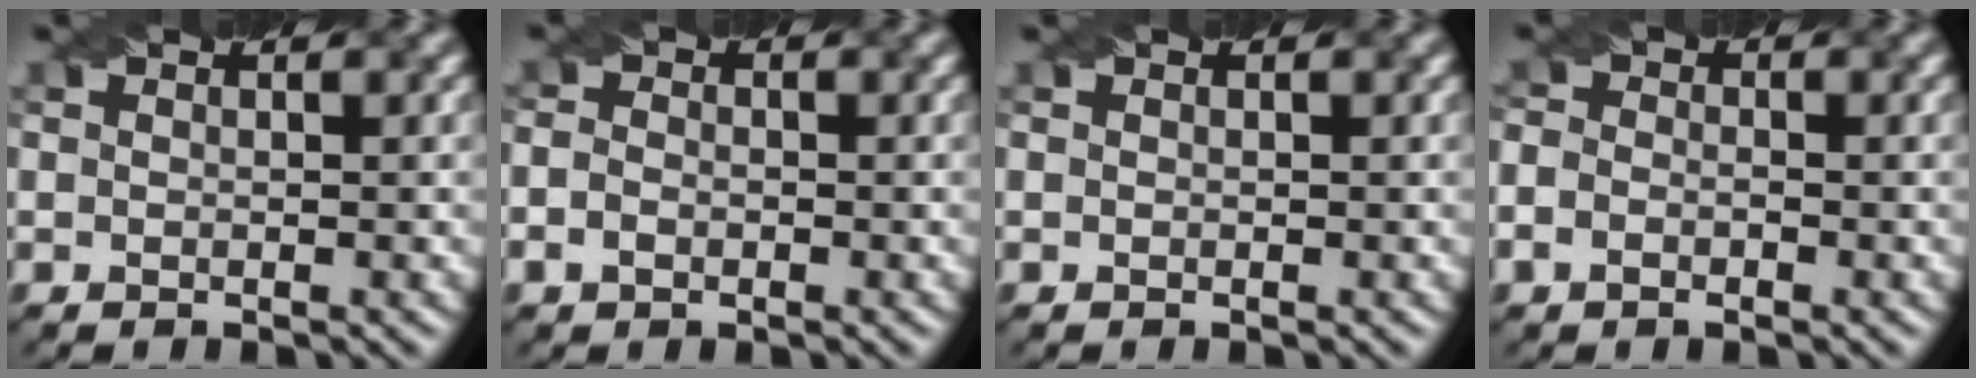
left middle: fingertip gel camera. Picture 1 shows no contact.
{"total": 1.8, "force": [-0.7, 1.4, 1.0], "torque": [-0.021, -0.002, -0.017]}
{"total": 0.0}
{"total": 2.0, "force": [-0.9, 1.3, 1.1], "torque": [-0.016, -0.001, -0.020]}